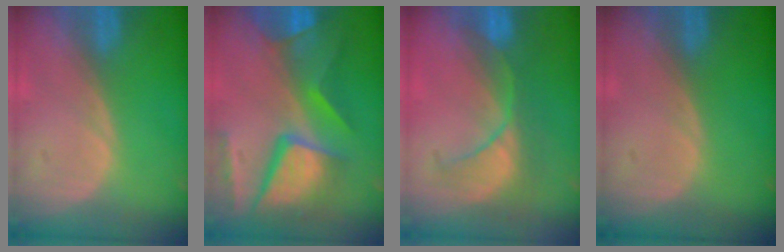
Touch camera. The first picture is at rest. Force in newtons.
{"total": 12.0, "press": 9.9, "slide": 6.8}
{"total": 7.8, "press": 7.7, "slide": 1.6}
{"total": 0.0}